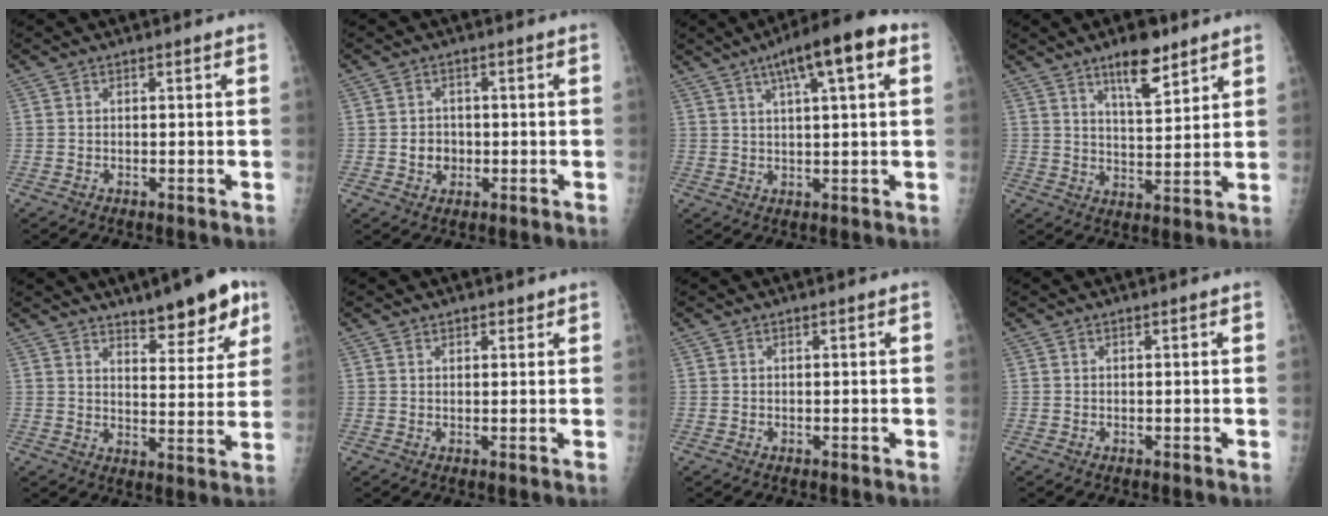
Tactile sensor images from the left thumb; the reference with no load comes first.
{"total": 3.4, "force": [-0.5, 3.0, 1.5], "torque": [-0.006, 0.005, -0.007]}
{"total": 11.6, "force": [5.2, 2.3, 10.1], "torque": [-0.151, 0.011, 0.073]}
{"total": 8.9, "force": [6.0, 2.9, 6.0], "torque": [-0.081, -0.039, 0.100]}
{"total": 12.4, "force": [8.1, 4.0, 8.4], "torque": [-0.081, -0.042, 0.118]}
{"total": 1.4, "force": [1.1, 0.8, 0.3], "torque": [0.012, -0.006, 0.012]}
{"total": 0.0}
{"total": 0.0}